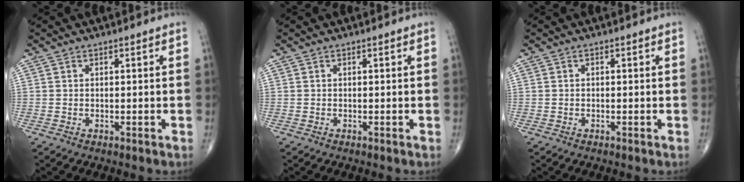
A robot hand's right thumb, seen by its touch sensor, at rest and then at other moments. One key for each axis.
{"total": 0.0}
{"total": 0.0}